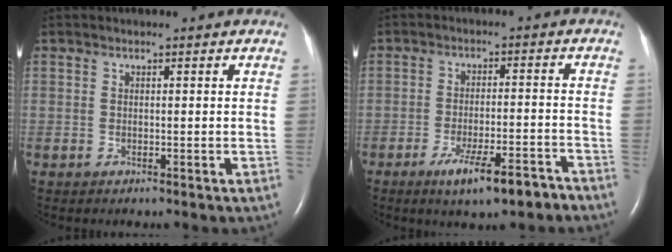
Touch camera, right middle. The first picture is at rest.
{"total": 8.0, "force": [-5.6, 1.3, 5.7], "torque": [-0.094, -0.010, -0.085]}